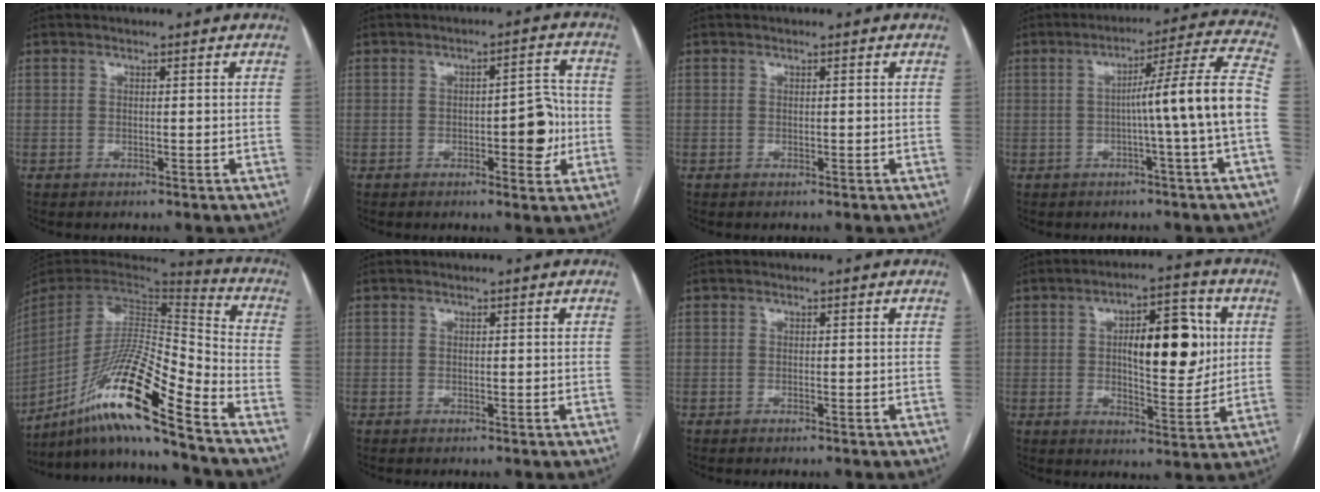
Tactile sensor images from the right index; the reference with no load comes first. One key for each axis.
{"total": 6.6, "fx": -1.2, "fy": 2.4, "fz": 6.0, "tx": -0.071, "ty": 0.014, "tz": -0.012}
{"total": 0.0}
{"total": 11.3, "fx": -2.0, "fy": -2.0, "fz": 11.0, "tx": -0.152, "ty": 0.021, "tz": -0.030}
{"total": 20.1, "fx": -14.2, "fy": -0.1, "fz": 14.2, "tx": -0.292, "ty": -0.011, "tz": -0.266}
{"total": 0.0}
{"total": 0.0}
{"total": 12.6, "fx": 2.2, "fy": 4.4, "fz": 11.6, "tx": -0.170, "ty": 0.016, "tz": 0.036}